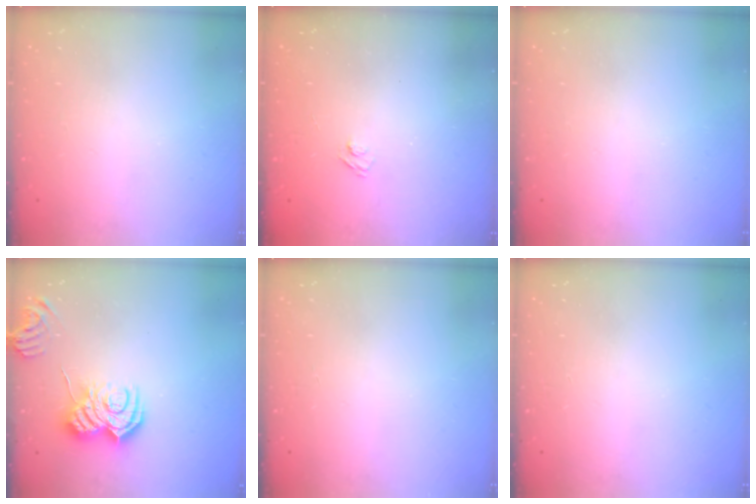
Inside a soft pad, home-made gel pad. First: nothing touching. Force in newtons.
{"total": 2.7, "press": 2.5, "slide": 0.9}
{"total": 0.0}
{"total": 10.1, "press": 10.1, "slide": 0.9}
{"total": 0.0}
{"total": 0.0}